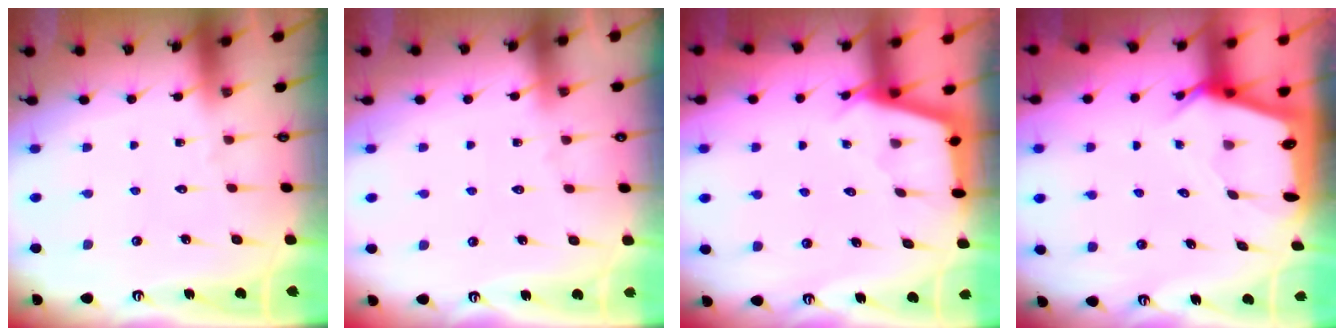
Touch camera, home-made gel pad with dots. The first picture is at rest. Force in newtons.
{"total": 2.8, "press": 2.7, "slide": 0.4}
{"total": 2.8, "press": 2.8, "slide": 0.3}
{"total": 4.0, "press": 4.0, "slide": 0.4}